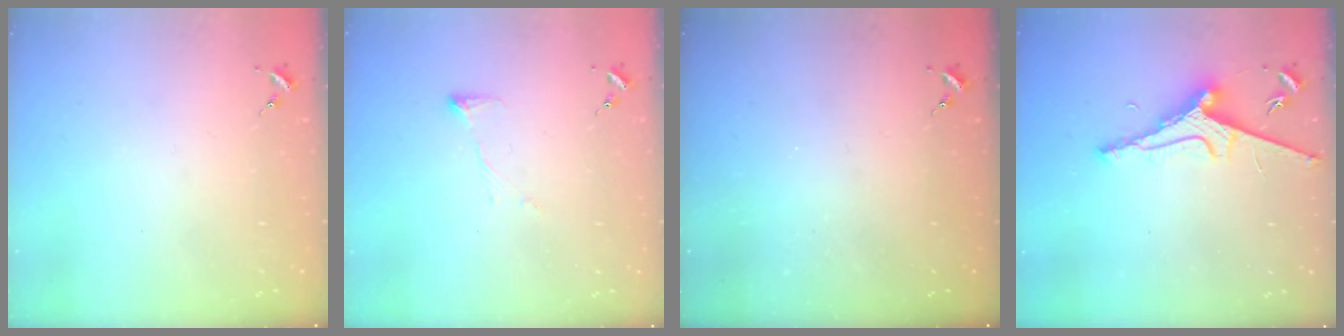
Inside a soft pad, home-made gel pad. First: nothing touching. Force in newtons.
{"total": 5.5, "press": 5.5, "slide": 0.7}
{"total": 0.0}
{"total": 8.6, "press": 8.5, "slide": 1.1}